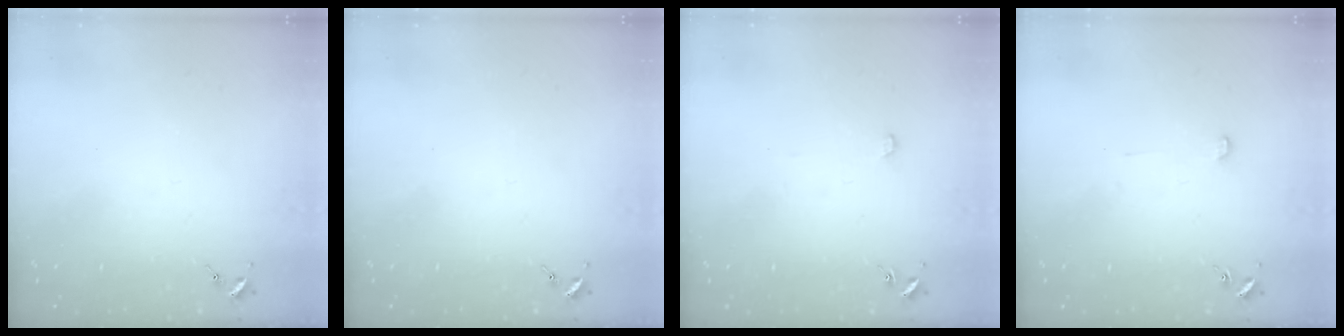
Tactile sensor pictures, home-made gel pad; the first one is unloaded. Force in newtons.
{"total": 0.0}
{"total": 2.9, "press": 2.9, "slide": 0.1}
{"total": 2.9, "press": 2.9, "slide": 0.2}